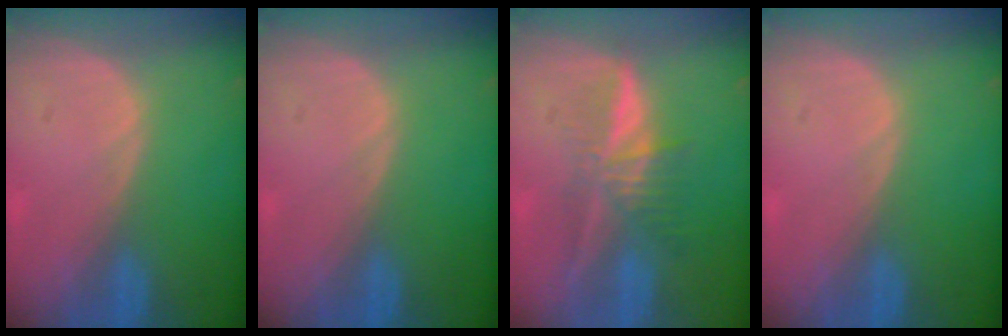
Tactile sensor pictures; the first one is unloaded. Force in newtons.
{"total": 0.0}
{"total": 5.9, "press": 5.5, "slide": 2.2}
{"total": 0.0}